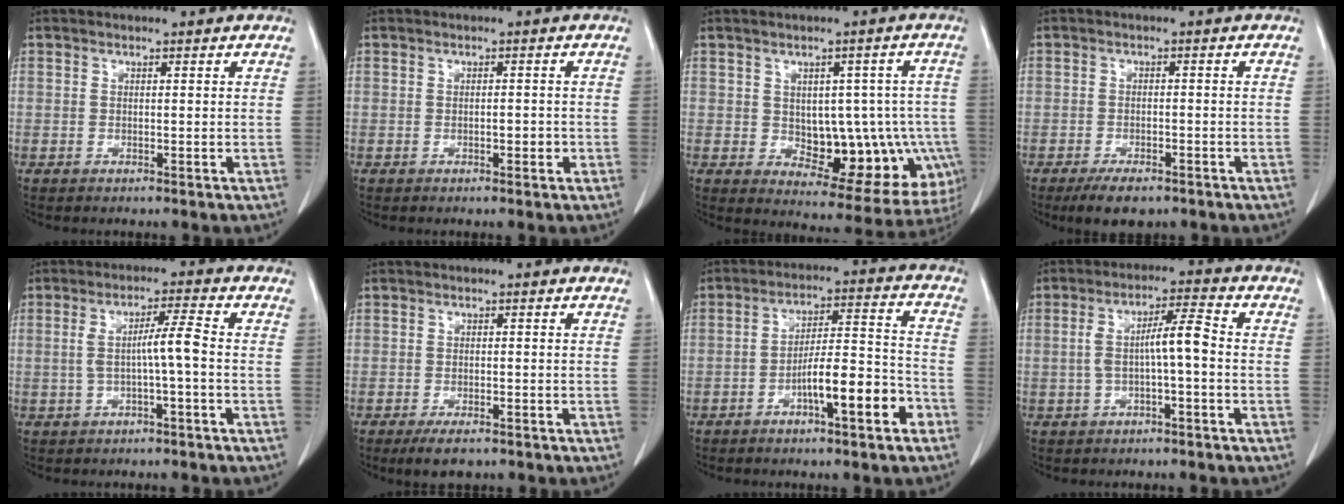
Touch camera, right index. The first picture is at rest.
{"total": 1.3, "force": [-0.4, 0.5, 1.1], "torque": [-0.018, 0.001, -0.006]}
{"total": 14.6, "force": [-2.4, 8.3, 11.8], "torque": [-0.124, 0.022, -0.009]}
{"total": 5.0, "force": [-3.6, 2.1, 2.7], "torque": [-0.043, -0.002, -0.053]}
{"total": 5.1, "force": [-0.6, -0.3, 5.0], "torque": [-0.089, 0.015, -0.009]}
{"total": 3.8, "force": [-2.8, 1.5, 2.2], "torque": [-0.036, -0.004, -0.039]}
{"total": 10.2, "force": [-5.0, 1.4, 8.7], "torque": [-0.140, 0.022, -0.078]}
{"total": 6.3, "force": [-0.7, 0.7, 6.2], "torque": [-0.115, 0.023, -0.010]}